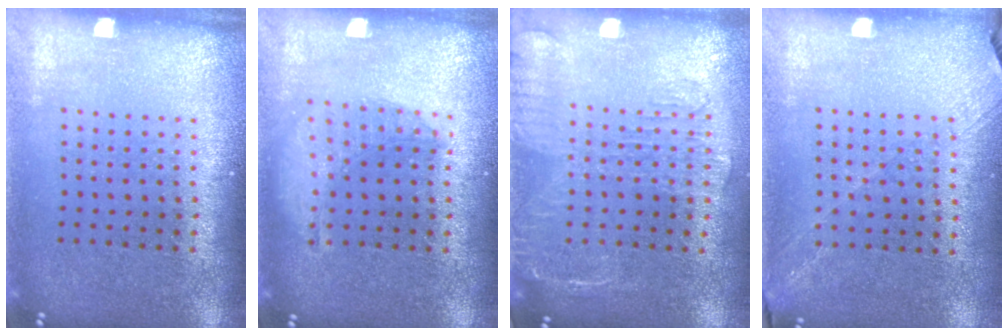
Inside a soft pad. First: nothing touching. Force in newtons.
{"total": 1.4, "press": 1.4, "slide": 0.3}
{"total": 2.0, "press": 1.7, "slide": 1.0}
{"total": 1.3, "press": 1.1, "slide": 0.7}